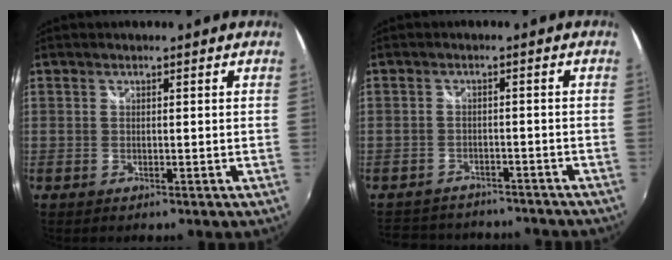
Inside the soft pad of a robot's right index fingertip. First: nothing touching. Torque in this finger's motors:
{"motor_torque": [-1.74, -0.40, -1.05, -0.21]}